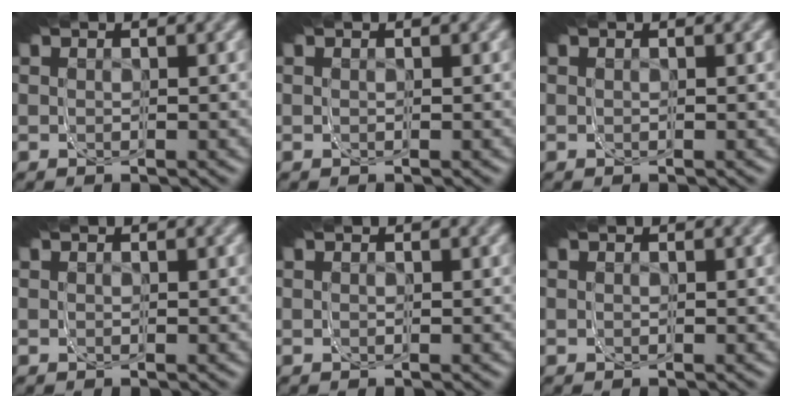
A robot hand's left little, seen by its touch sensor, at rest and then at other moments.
{"total": 0.0}
{"total": 0.0}
{"total": 0.0}
{"total": 0.0}
{"total": 0.0}